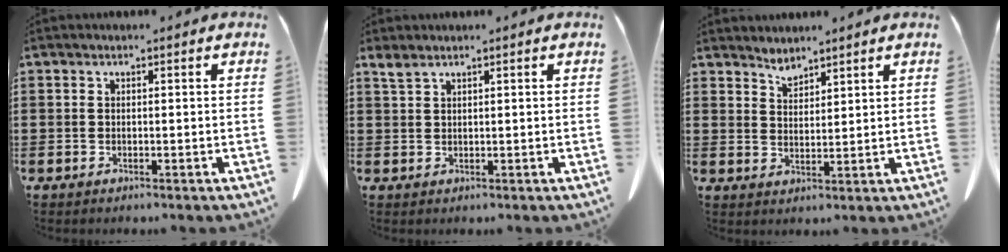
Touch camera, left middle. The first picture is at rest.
{"total": 1.5, "force": [1.2, 0.2, 1.0], "torque": [-0.023, -0.002, 0.023]}
{"total": 2.6, "force": [2.6, 0.6, 0.3], "torque": [-0.012, -0.006, 0.049]}